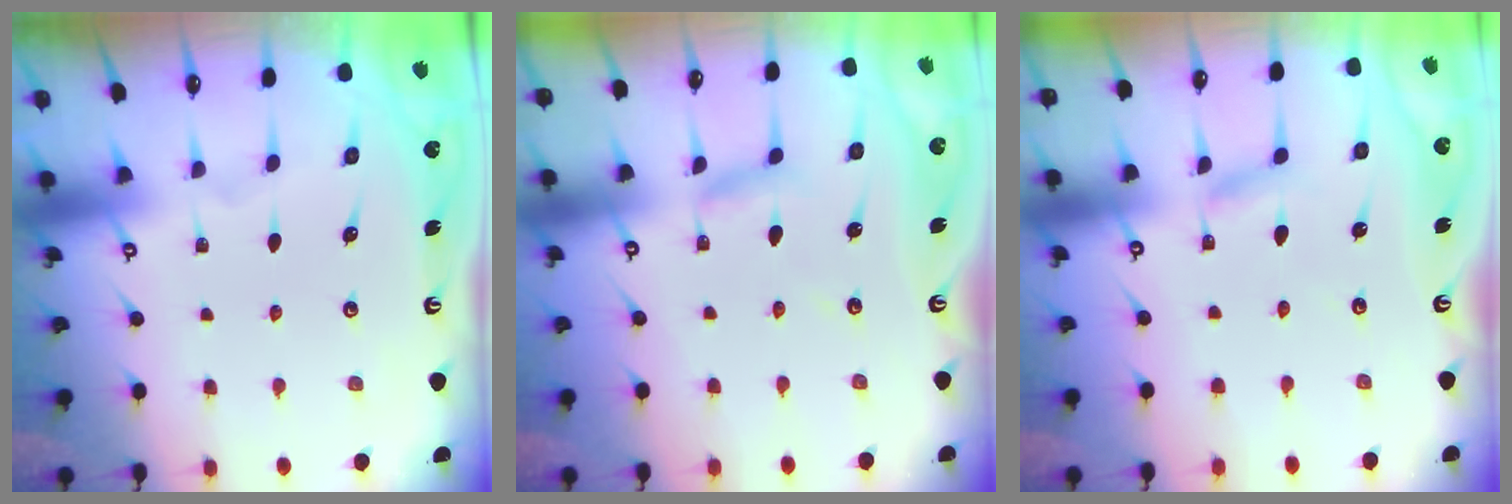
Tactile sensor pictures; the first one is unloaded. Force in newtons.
{"total": 5.0, "press": 4.9, "slide": 0.3}
{"total": 1.9, "press": 1.9, "slide": 0.2}